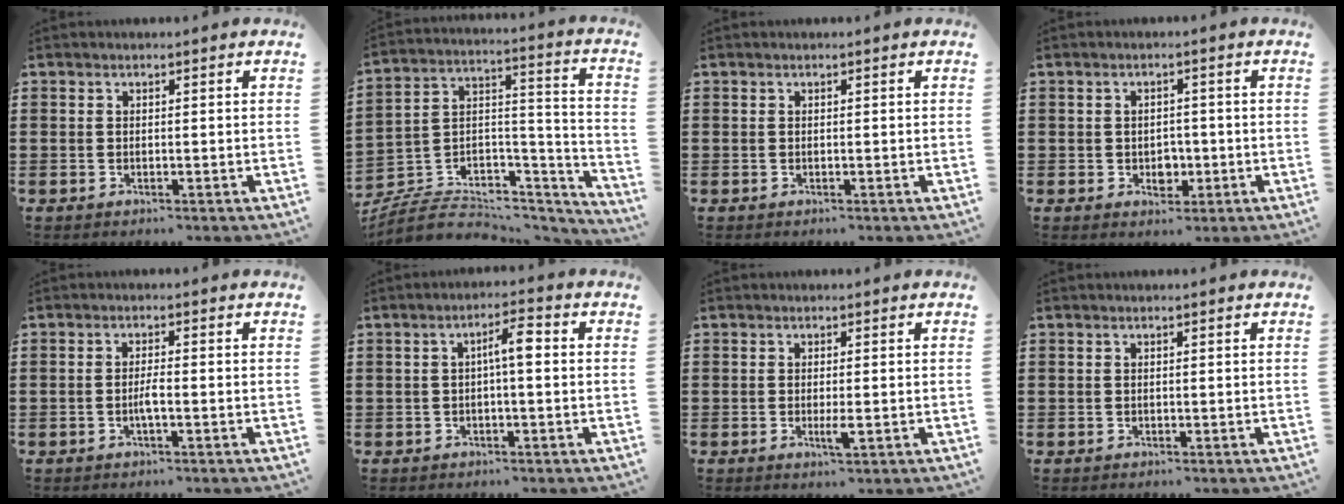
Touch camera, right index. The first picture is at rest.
{"total": 4.9, "force": [-3.4, 3.2, 1.7], "torque": [-0.045, -0.009, -0.066]}
{"total": 0.0}
{"total": 2.7, "force": [-0.7, 2.0, 1.6], "torque": [-0.027, -0.001, -0.016]}
{"total": 2.1, "force": [-0.8, 0.1, 1.9], "torque": [-0.043, -0.003, -0.016]}
{"total": 3.8, "force": [0.0, 0.8, 3.8], "torque": [-0.072, 0.011, -0.003]}
{"total": 2.4, "force": [-0.6, 0.4, 2.3], "torque": [-0.047, -0.006, -0.013]}
{"total": 0.0}